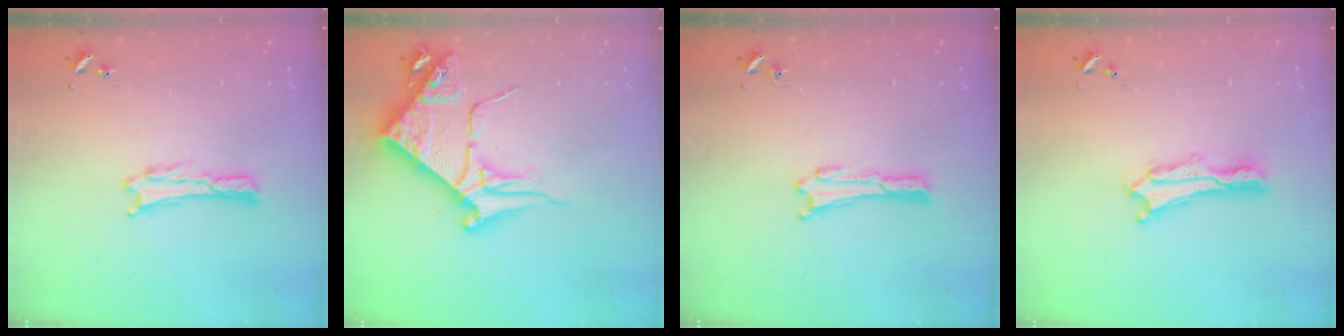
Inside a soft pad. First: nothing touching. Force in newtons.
{"total": 9.4, "press": 9.3, "slide": 1.1}
{"total": 0.0}
{"total": 2.2, "press": 2.2, "slide": 0.3}